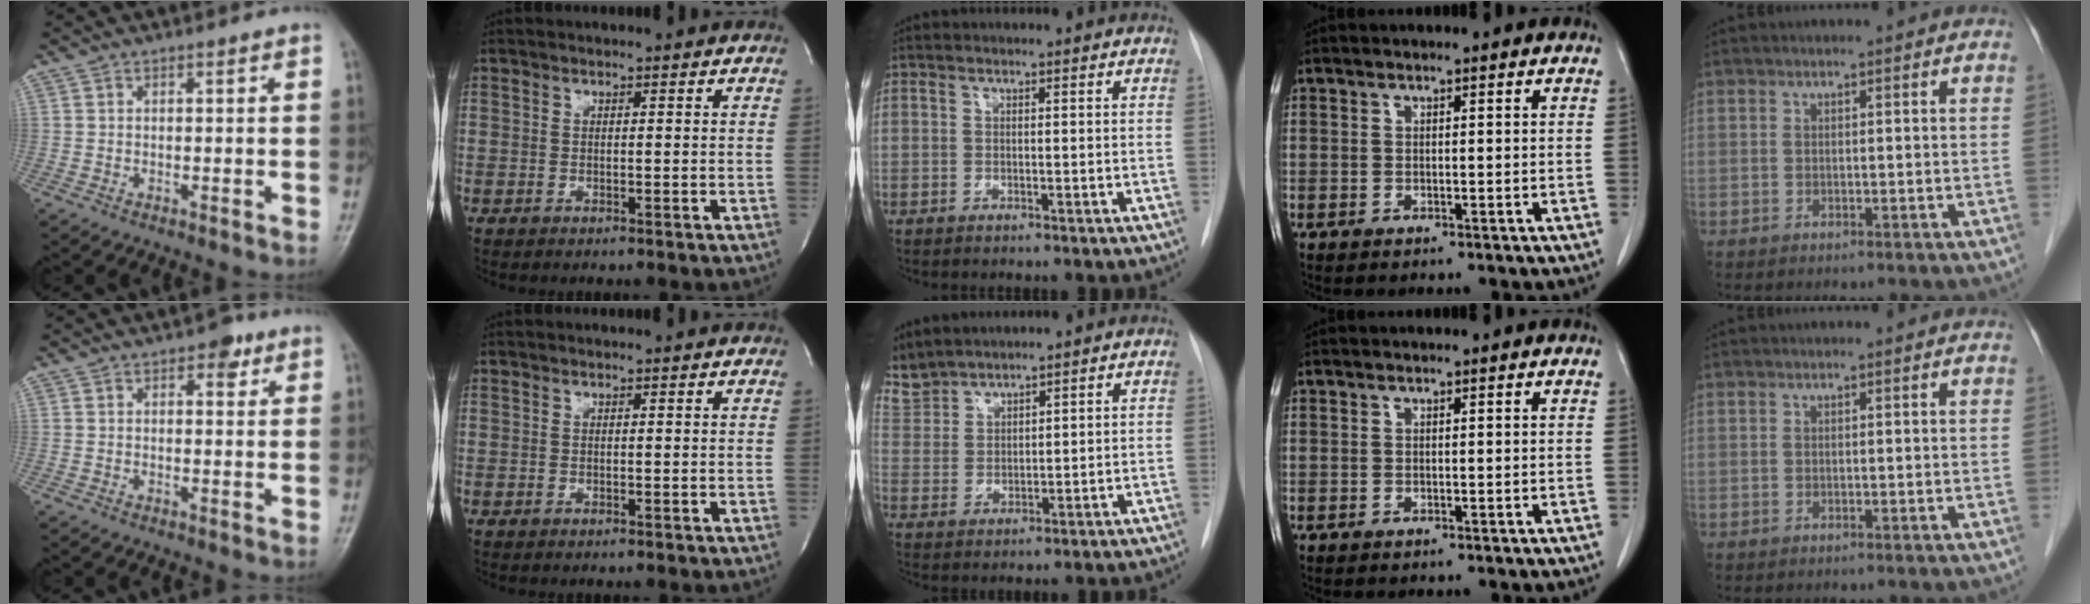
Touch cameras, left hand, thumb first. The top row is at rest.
{"thumb": {"total": 3.2, "force": [1.7, 1.8, 2.0], "torque": [-0.010, -0.003, 0.019]}, "middle": {"total": 7.3, "force": [6.9, 2.3, 0.4], "torque": [-0.018, 0.011, 0.150]}}